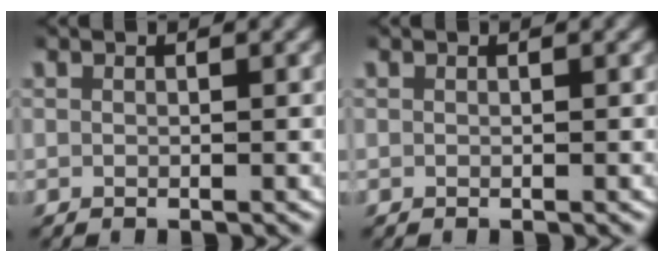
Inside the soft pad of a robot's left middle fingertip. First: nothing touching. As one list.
[{"total": 0.0}]